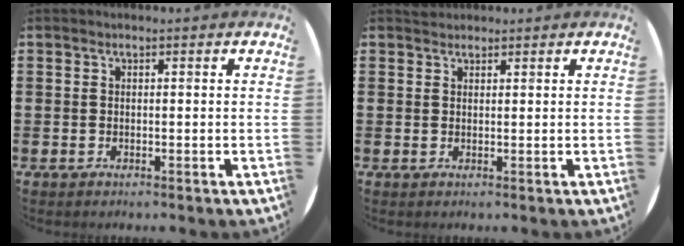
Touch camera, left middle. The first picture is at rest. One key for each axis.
{"total": 1.1, "fx": 1.0, "fy": 0.3, "fz": -0.1, "tx": 0.007, "ty": -0.002, "tz": 0.019}